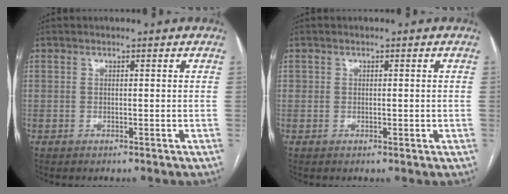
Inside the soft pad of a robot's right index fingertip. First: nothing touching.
{"total": 0.9, "force": [0.0, 0.7, 0.5], "torque": [-0.006, 0.003, 0.002]}